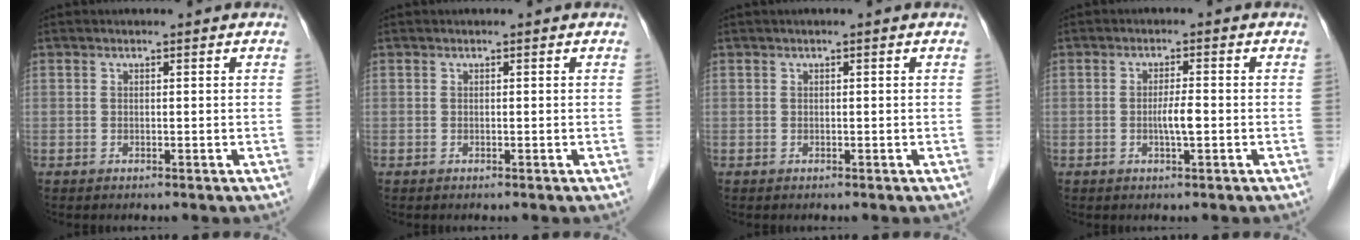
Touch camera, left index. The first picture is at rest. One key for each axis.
{"total": 0.0}
{"total": 0.0}
{"total": 2.8, "fx": -0.7, "fy": 0.2, "fz": 2.7, "tx": -0.050, "ty": -0.002, "tz": -0.013}